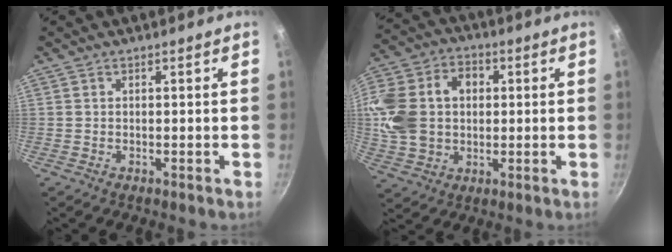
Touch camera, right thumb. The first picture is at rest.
{"total": 17.0, "force": [1.8, 12.9, 10.9], "torque": [-0.204, 0.029, 0.031]}